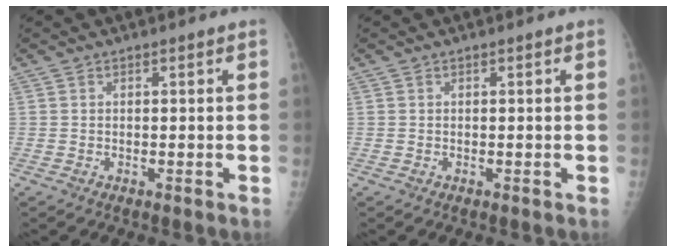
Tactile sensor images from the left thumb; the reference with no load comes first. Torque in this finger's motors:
{"motor_torque": [0.00, 0.00, -0.02, -0.02, 0.00]}